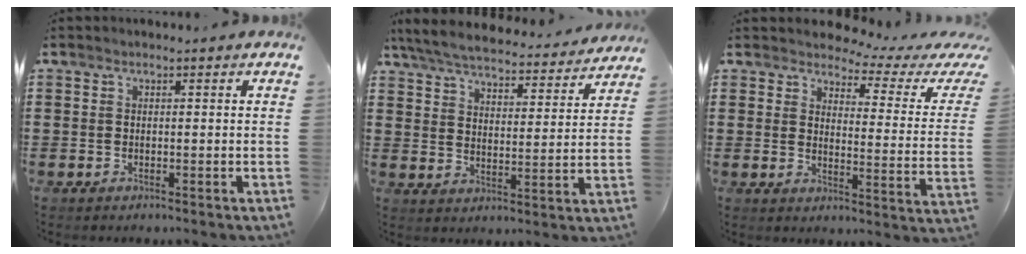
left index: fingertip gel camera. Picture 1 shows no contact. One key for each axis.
{"total": 6.0, "fx": 5.7, "fy": 0.3, "fz": 1.5, "tx": -0.057, "ty": -0.038, "tz": 0.098}
{"total": 3.5, "fx": 3.1, "fy": 0.8, "fz": 1.4, "tx": -0.043, "ty": -0.026, "tz": 0.045}